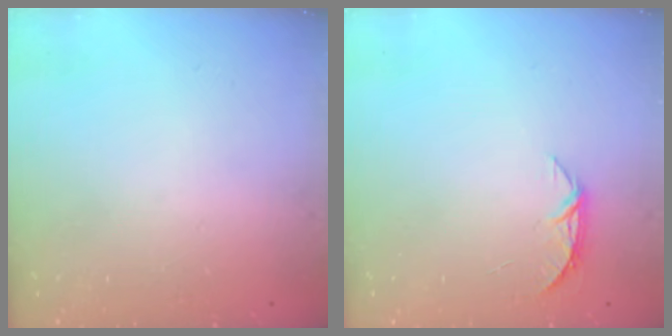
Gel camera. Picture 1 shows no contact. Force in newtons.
{"total": 5.7, "press": 5.6, "slide": 0.4}